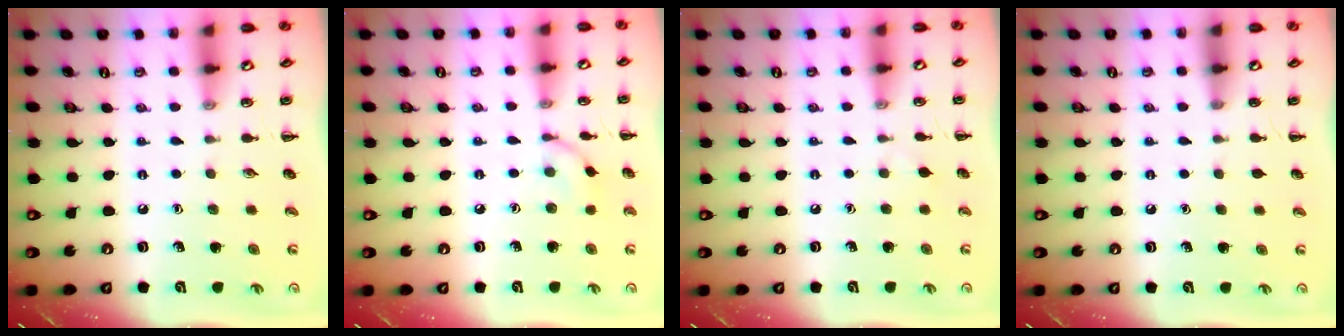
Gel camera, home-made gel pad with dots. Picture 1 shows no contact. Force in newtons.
{"total": 6.4, "press": 6.4, "slide": 0.8}
{"total": 2.6, "press": 2.3, "slide": 1.1}
{"total": 0.0}